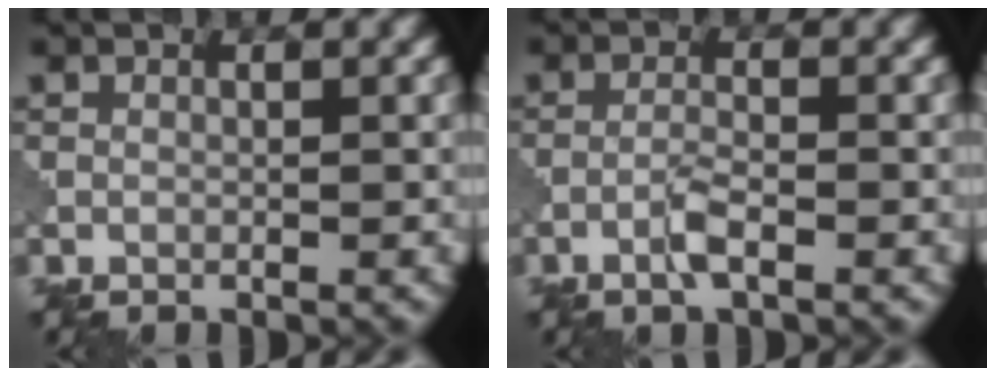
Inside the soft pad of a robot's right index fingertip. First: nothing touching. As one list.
[{"total": 2.0, "force": [-1.1, 0.3, 1.7], "torque": [-0.035, 0.003, -0.025]}]